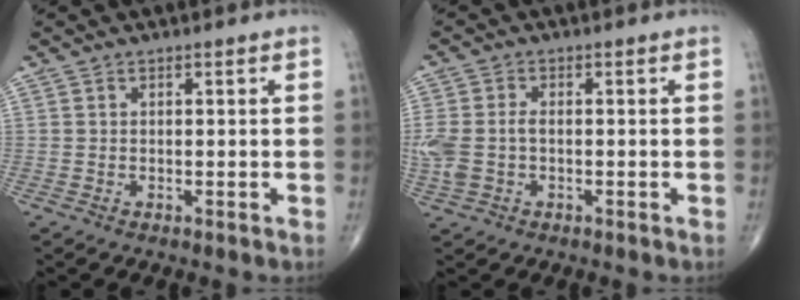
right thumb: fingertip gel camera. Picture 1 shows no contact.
{"total": 6.9, "force": [-0.7, 4.5, 5.2], "torque": [-0.141, 0.014, -0.012]}